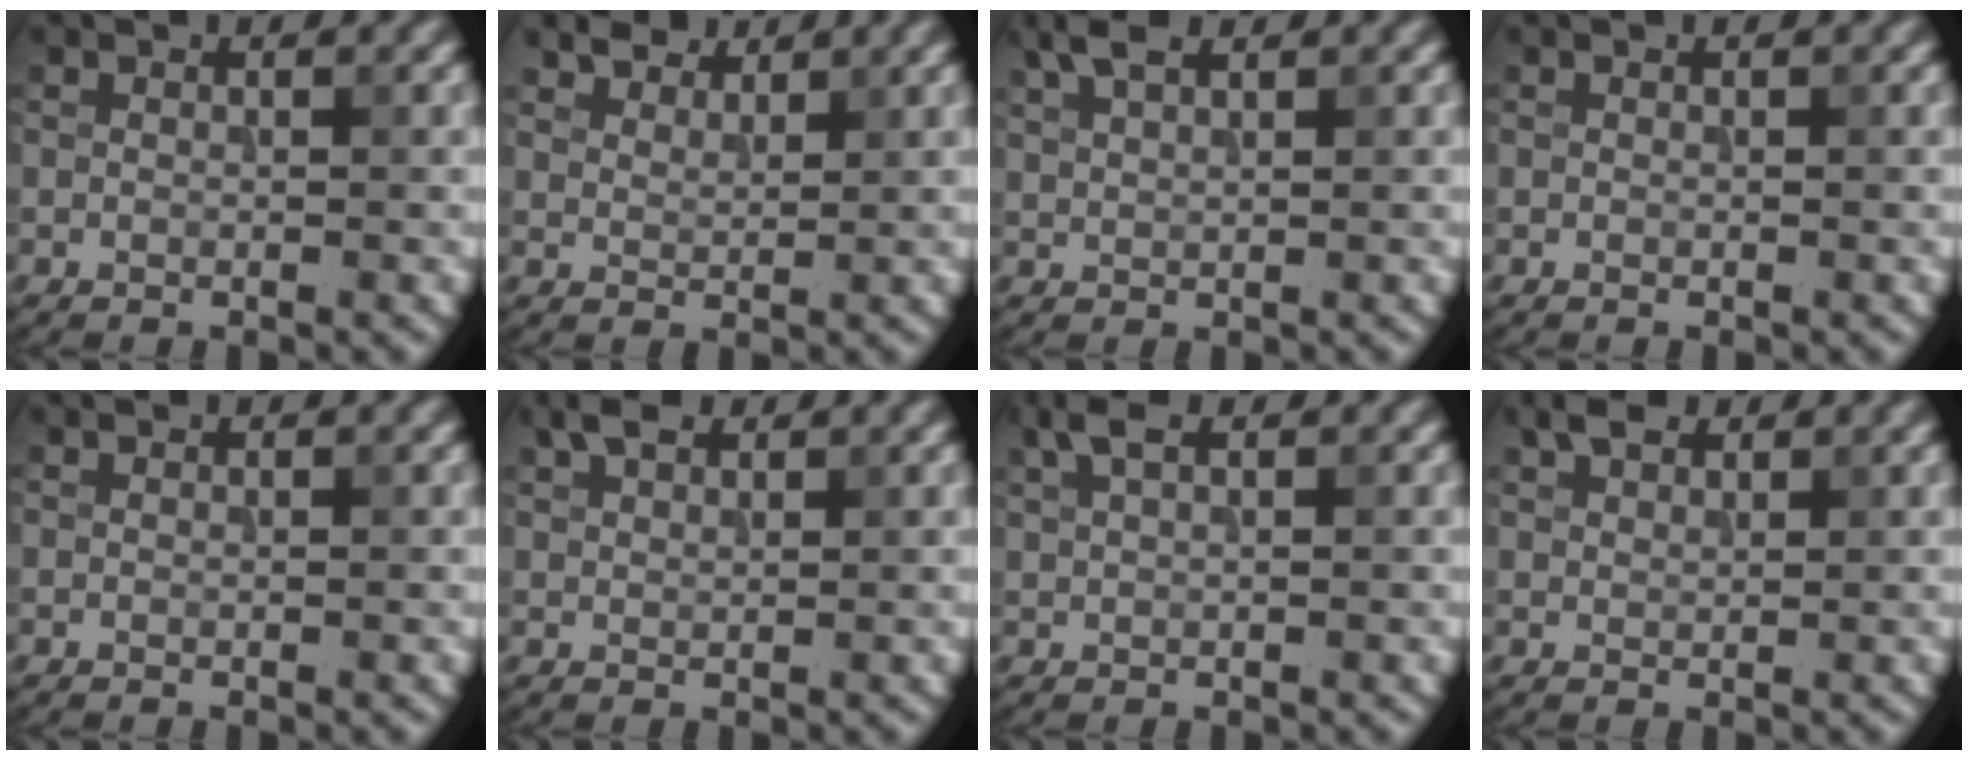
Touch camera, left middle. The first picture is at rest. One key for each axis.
{"total": 3.6, "fx": 3.1, "fy": 1.5, "fz": 0.9, "tx": -0.029, "ty": -0.014, "tz": 0.068}
{"total": 3.0, "fx": 2.1, "fy": 1.0, "fz": 1.8, "tx": -0.041, "ty": 0.010, "tz": 0.045}
{"total": 0.0}
{"total": 0.0}
{"total": 2.6, "fx": 1.9, "fy": 1.3, "fz": 1.4, "tx": -0.030, "ty": 0.010, "tz": 0.040}
{"total": 2.4, "fx": 1.5, "fy": 0.9, "fz": 1.7, "tx": -0.039, "ty": 0.005, "tz": 0.030}
{"total": 2.4, "fx": 1.8, "fy": 1.2, "fz": 1.1, "tx": -0.023, "ty": 0.008, "tz": 0.037}